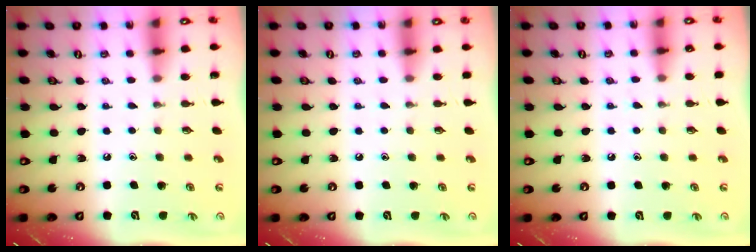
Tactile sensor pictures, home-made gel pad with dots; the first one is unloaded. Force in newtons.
{"total": 4.2, "press": 4.1, "slide": 0.6}
{"total": 4.5, "press": 4.4, "slide": 0.7}